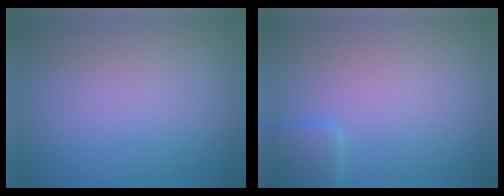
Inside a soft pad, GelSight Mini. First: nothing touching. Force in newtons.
{"total": 2.1, "press": 2.1, "slide": 0.1}